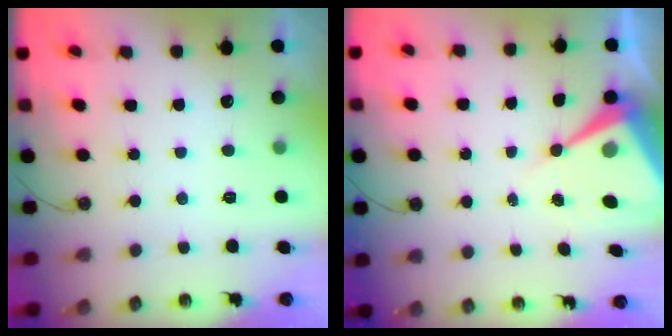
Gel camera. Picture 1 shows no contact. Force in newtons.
{"total": 10.6, "press": 10.6, "slide": 0.6}